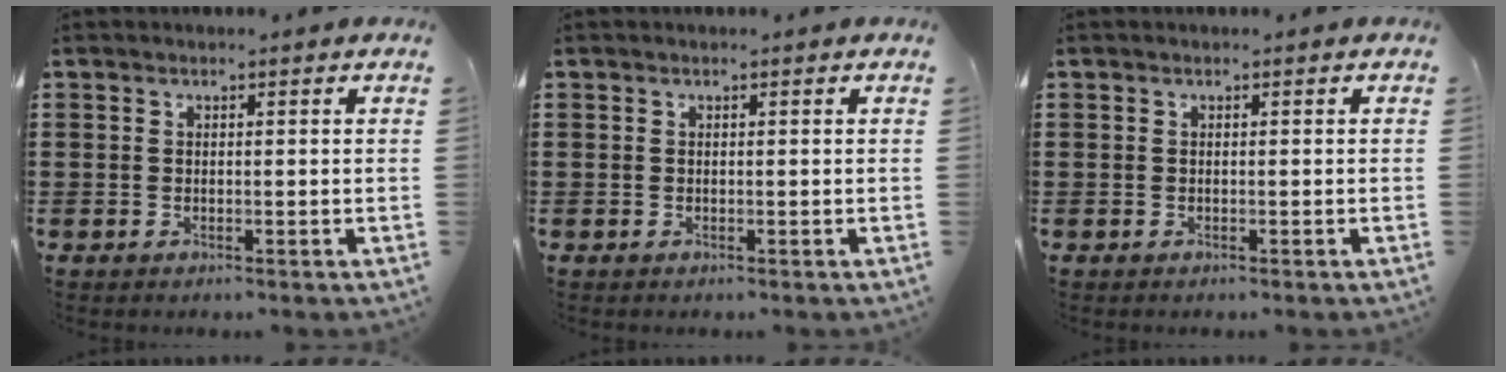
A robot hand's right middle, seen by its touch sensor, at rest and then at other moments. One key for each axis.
{"total": 0.0}
{"total": 0.0}